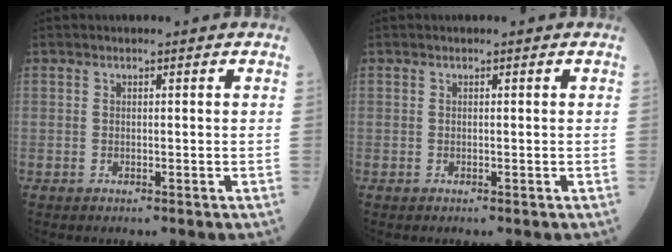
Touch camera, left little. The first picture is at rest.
{"total": 0.0}